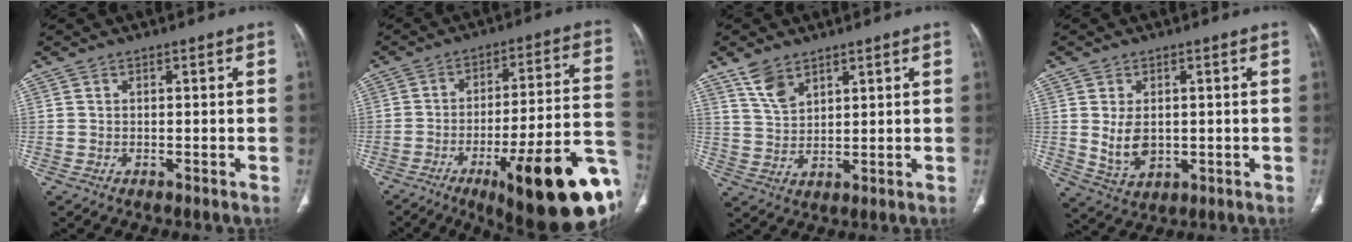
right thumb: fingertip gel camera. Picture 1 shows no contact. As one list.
[{"total": 28.4, "force": [-12.5, 6.4, 24.7], "torque": [-0.260, 0.051, -0.173]}, {"total": 5.7, "force": [3.9, 2.9, 2.8], "torque": [-0.044, -0.017, 0.087]}, {"total": 6.0, "force": [0.3, 4.1, 4.4], "torque": [-0.071, -0.013, 0.021]}]